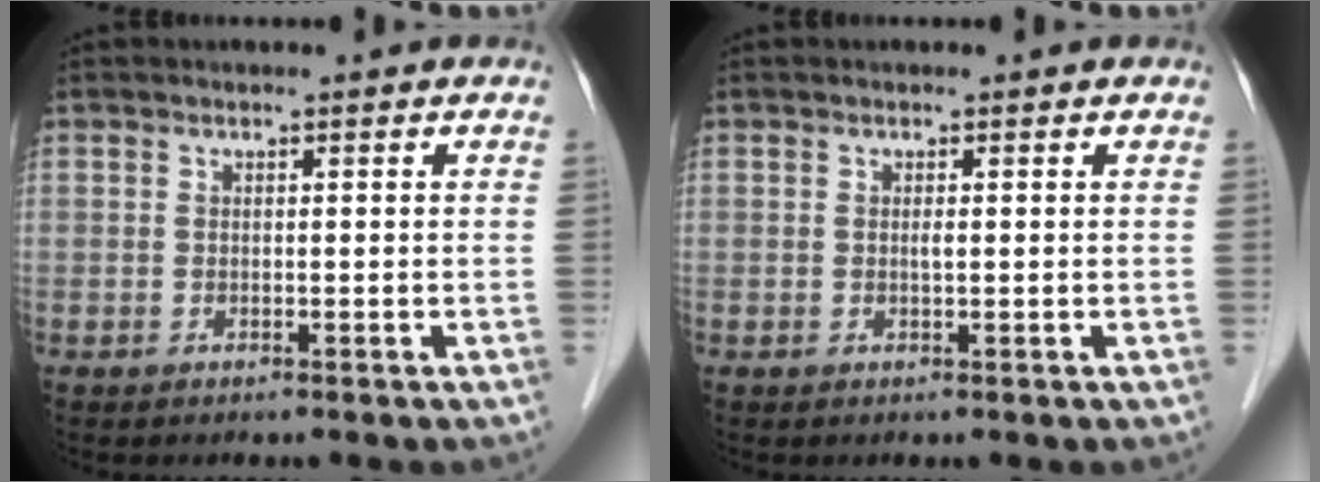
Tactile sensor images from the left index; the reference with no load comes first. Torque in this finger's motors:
{"motor_torque": [0.34, 0.18, 0.02, 0.01]}